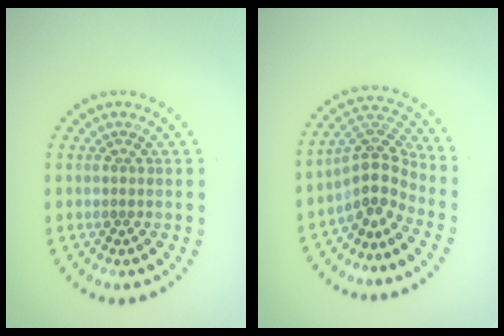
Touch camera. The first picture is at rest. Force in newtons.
{"total": 3.9, "press": 2.8, "slide": 2.7}